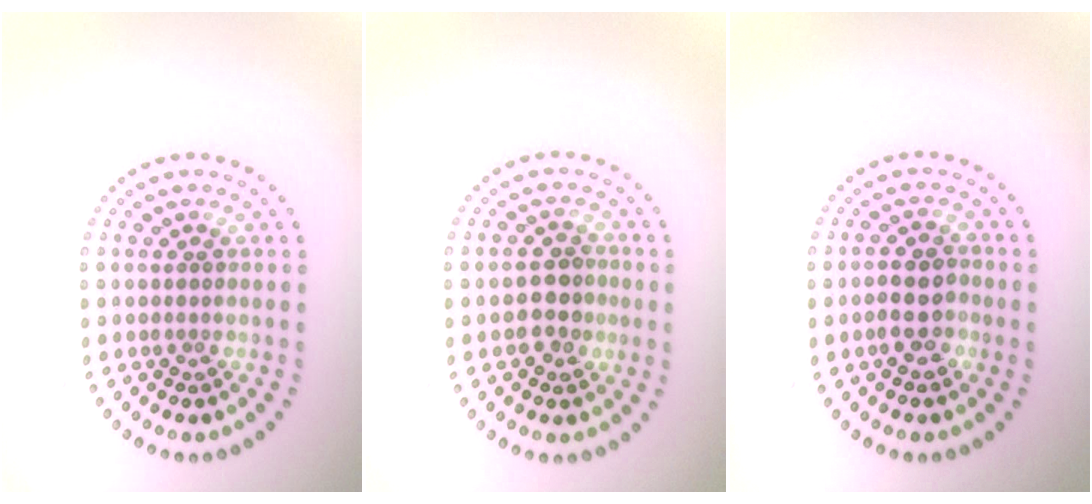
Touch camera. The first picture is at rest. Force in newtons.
{"total": 2.7, "press": 2.7, "slide": 0.4}
{"total": 2.7, "press": 2.6, "slide": 0.7}